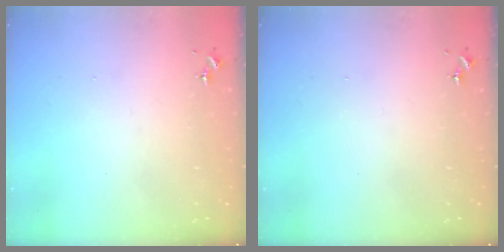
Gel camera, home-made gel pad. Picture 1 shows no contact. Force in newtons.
{"total": 0.0}